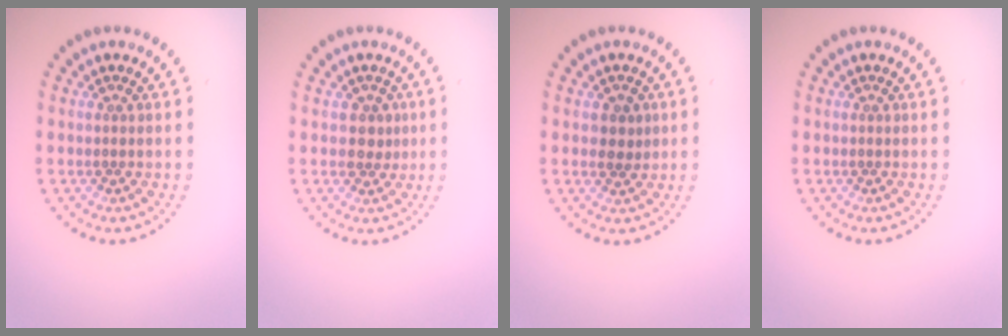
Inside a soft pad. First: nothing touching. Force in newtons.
{"total": 1.6, "press": 1.4, "slide": 0.8}
{"total": 1.2, "press": 1.1, "slide": 0.5}
{"total": 0.0}